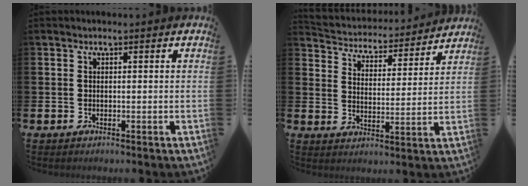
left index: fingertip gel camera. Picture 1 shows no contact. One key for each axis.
{"total": 4.3, "fx": 4.2, "fy": 1.2, "fz": 0.0, "tx": -0.031, "ty": -0.042, "tz": 0.067}